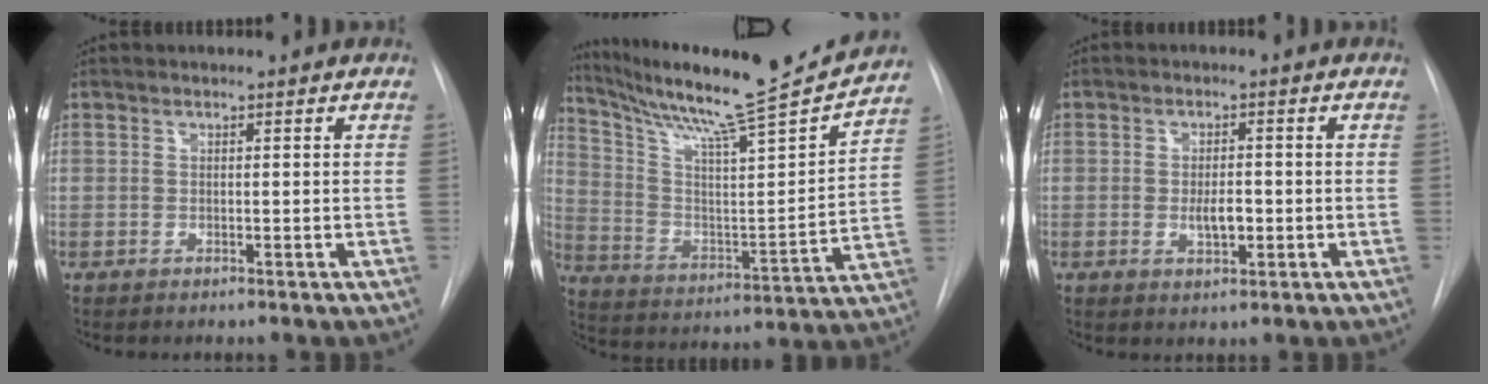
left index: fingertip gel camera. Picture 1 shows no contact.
{"total": 21.5, "force": [19.1, -0.1, 9.9], "torque": [-0.174, -0.055, 0.293]}
{"total": 3.4, "force": [-1.4, 1.4, 2.8], "torque": [-0.046, -0.005, -0.020]}